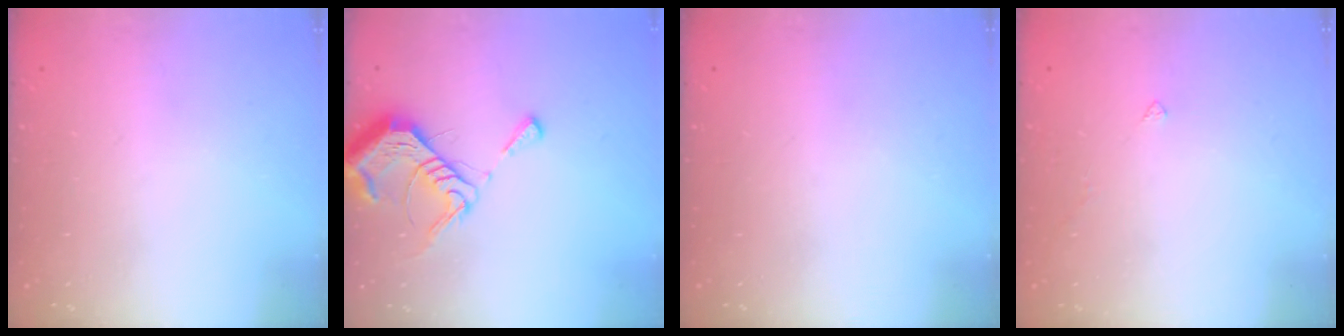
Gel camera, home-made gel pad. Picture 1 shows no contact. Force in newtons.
{"total": 10.0, "press": 9.9, "slide": 1.3}
{"total": 0.0}
{"total": 1.9, "press": 1.8, "slide": 0.4}